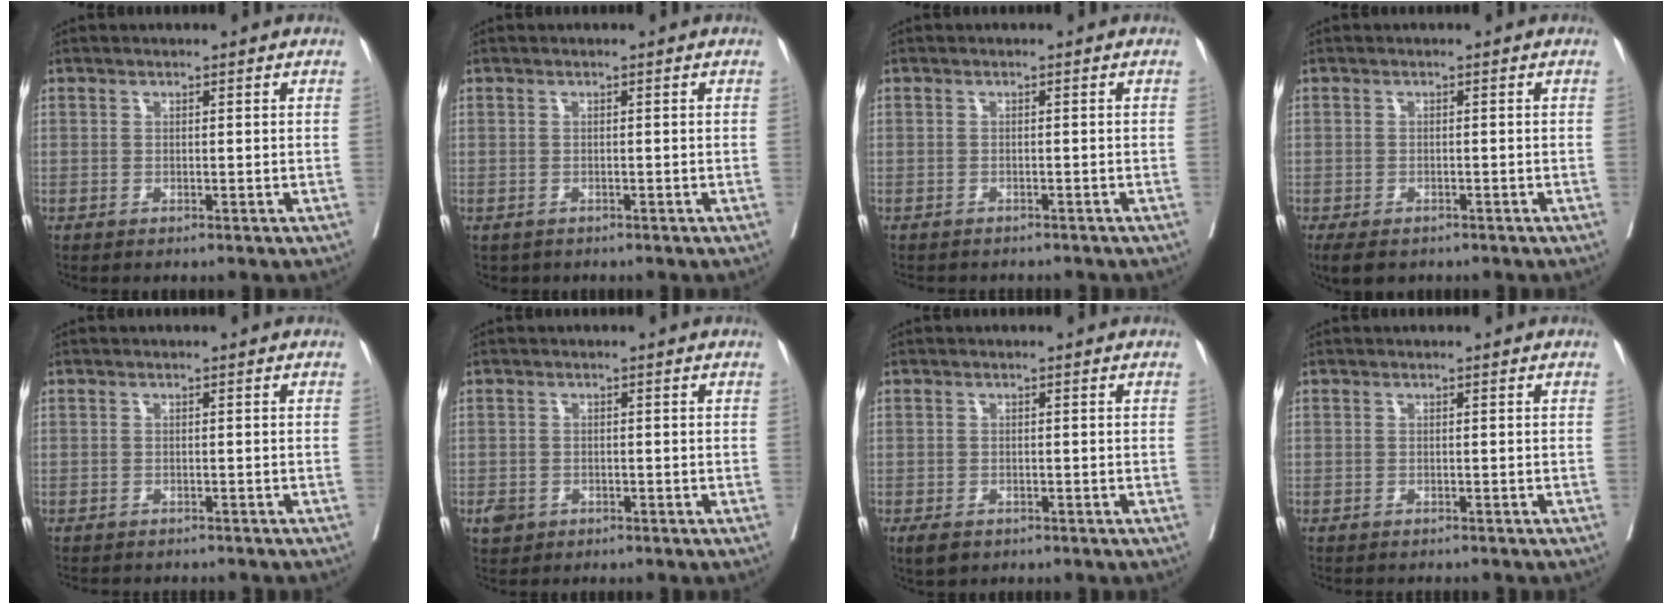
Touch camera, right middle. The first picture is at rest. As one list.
[{"total": 1.3, "force": [-0.9, 0.9, 0.1], "torque": [-0.009, -0.001, -0.011]}, {"total": 5.4, "force": [-4.9, 1.7, 1.6], "torque": [-0.019, -0.002, -0.061]}, {"total": 5.1, "force": [-3.8, 2.4, 2.4], "torque": [-0.034, -0.008, -0.055]}, {"total": 6.0, "force": [-5.4, 1.8, 1.9], "torque": [-0.022, -0.002, -0.067]}, {"total": 2.5, "force": [-1.3, 2.0, 0.7], "torque": [-0.013, 0.004, -0.019]}, {"total": 2.7, "force": [-1.9, 1.5, 1.3], "torque": [-0.023, -0.004, -0.026]}, {"total": 3.2, "force": [-3.0, 0.7, 1.0], "torque": [-0.015, -0.004, -0.037]}]